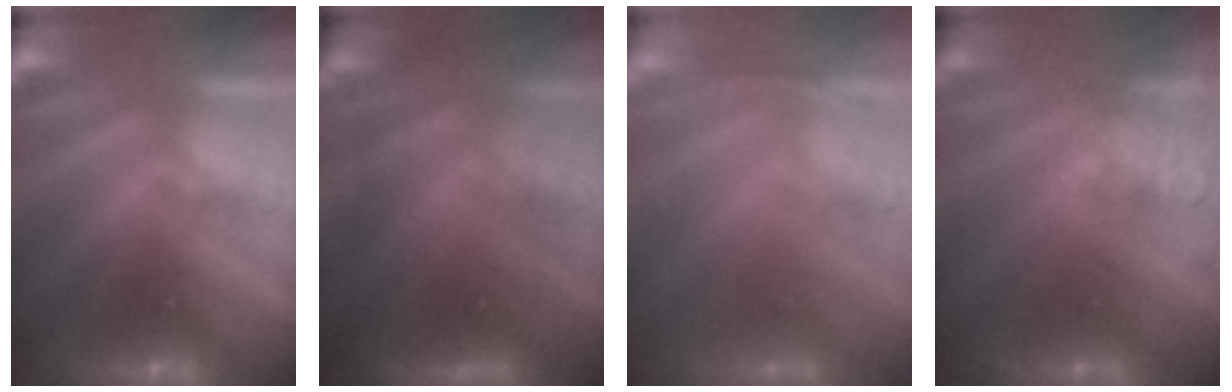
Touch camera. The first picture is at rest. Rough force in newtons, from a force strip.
{"total": 4.2}
{"total": 1.0}
{"total": 11.3}